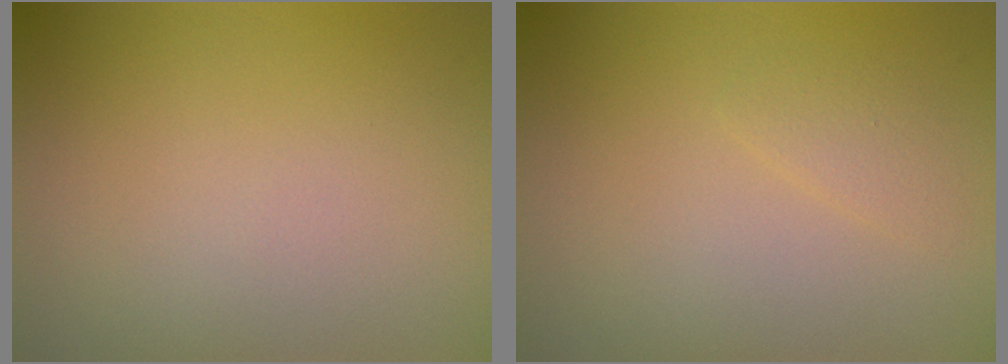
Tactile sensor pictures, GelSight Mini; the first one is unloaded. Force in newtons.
{"total": 1.1, "press": 1.1, "slide": 0.1}